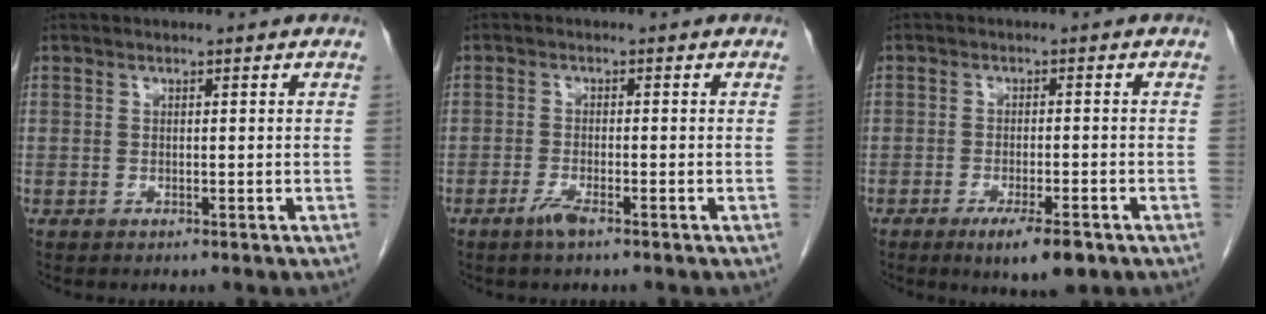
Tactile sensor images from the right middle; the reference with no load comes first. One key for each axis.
{"total": 2.3, "fx": -1.6, "fy": 0.1, "fz": 1.7, "tx": -0.040, "ty": -0.003, "tz": -0.034}
{"total": 6.0, "fx": -3.6, "fy": 1.2, "fz": 4.7, "tx": -0.074, "ty": -0.010, "tz": -0.049}